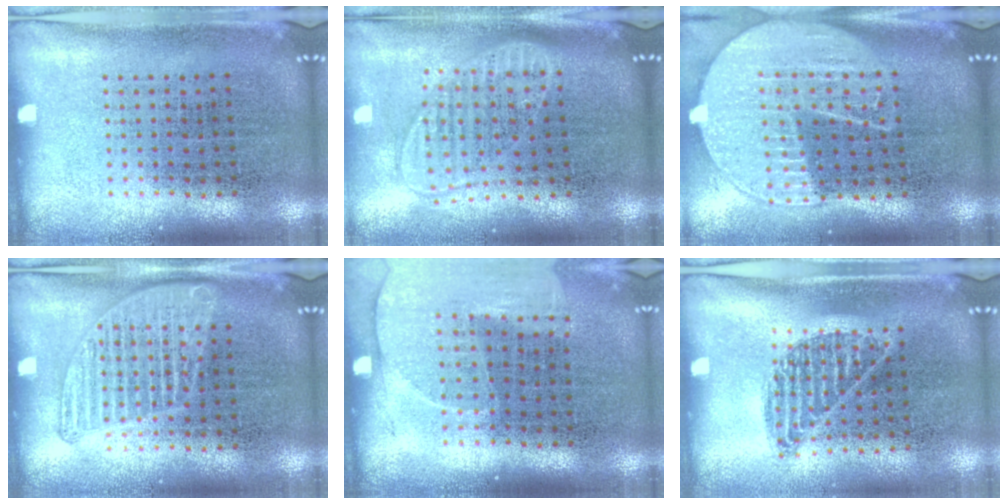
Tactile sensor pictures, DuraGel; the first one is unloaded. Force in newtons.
{"total": 1.9, "press": 1.6, "slide": 1.1}
{"total": 2.0, "press": 1.8, "slide": 1.0}
{"total": 1.2, "press": 1.2, "slide": 0.1}
{"total": 1.3, "press": 1.2, "slide": 0.4}
{"total": 0.9, "press": 0.8, "slide": 0.4}